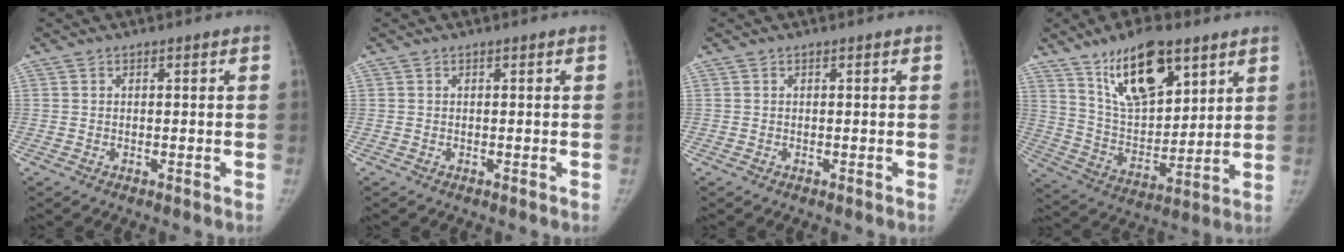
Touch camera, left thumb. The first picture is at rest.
{"total": 0.0}
{"total": 0.0}
{"total": 17.6, "force": [10.5, 7.8, 11.8], "torque": [-0.163, -0.051, 0.195]}